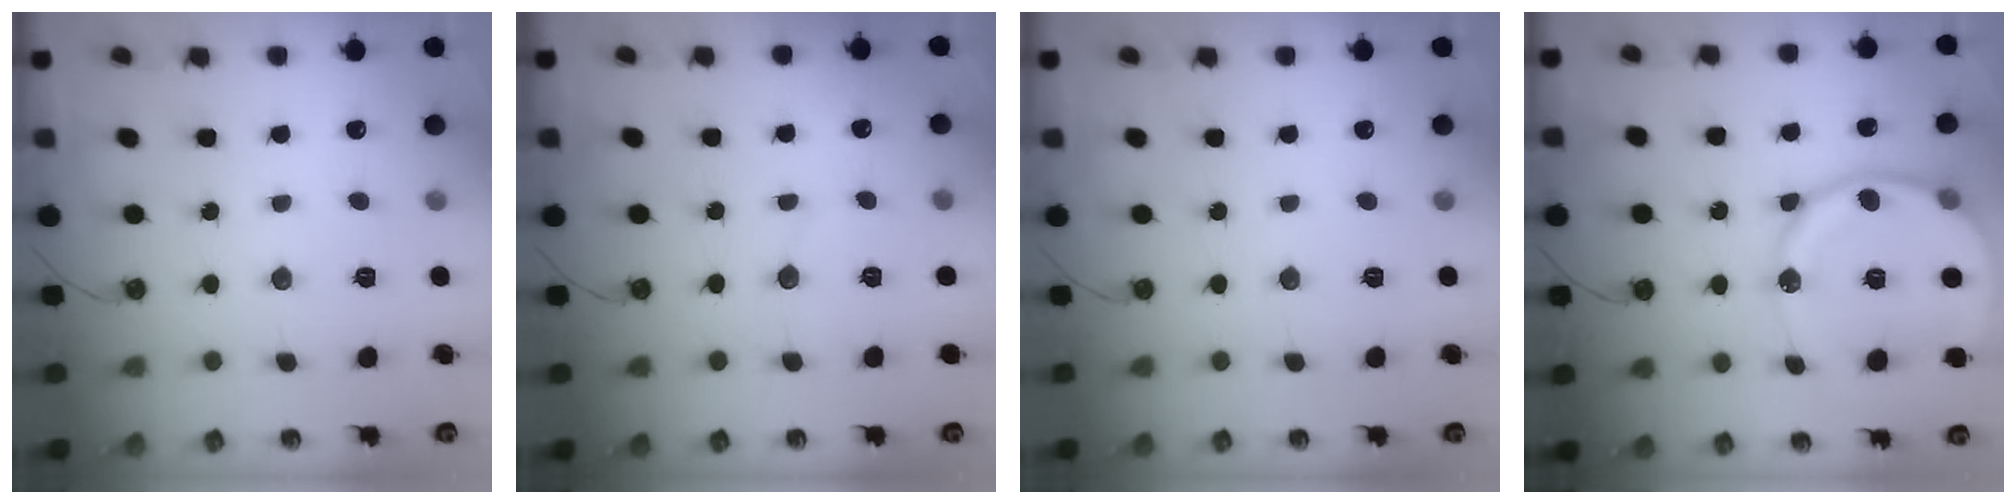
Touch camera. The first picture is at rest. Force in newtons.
{"total": 3.4, "press": 3.3, "slide": 0.4}
{"total": 0.0}
{"total": 16.4, "press": 16.3, "slide": 1.9}